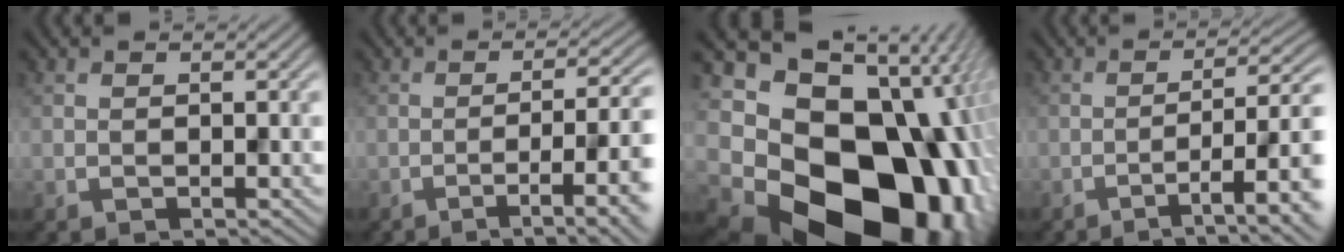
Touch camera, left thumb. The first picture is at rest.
{"total": 9.1, "force": [-3.3, 2.0, 8.3], "torque": [-0.113, 0.000, -0.046]}
{"total": 22.9, "force": [-6.9, 16.4, 14.4], "torque": [-0.282, -0.053, -0.095]}
{"total": 7.9, "force": [-3.0, 1.3, 7.2], "torque": [-0.115, 0.005, -0.044]}